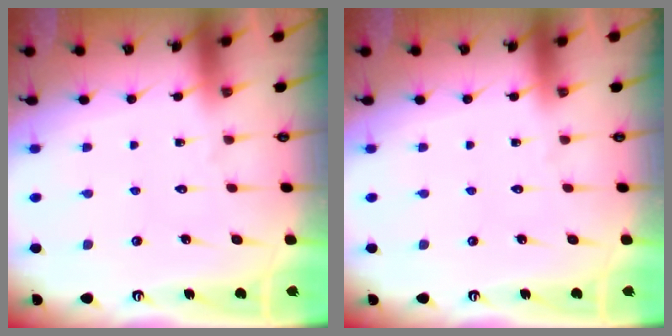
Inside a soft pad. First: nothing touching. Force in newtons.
{"total": 0.0}